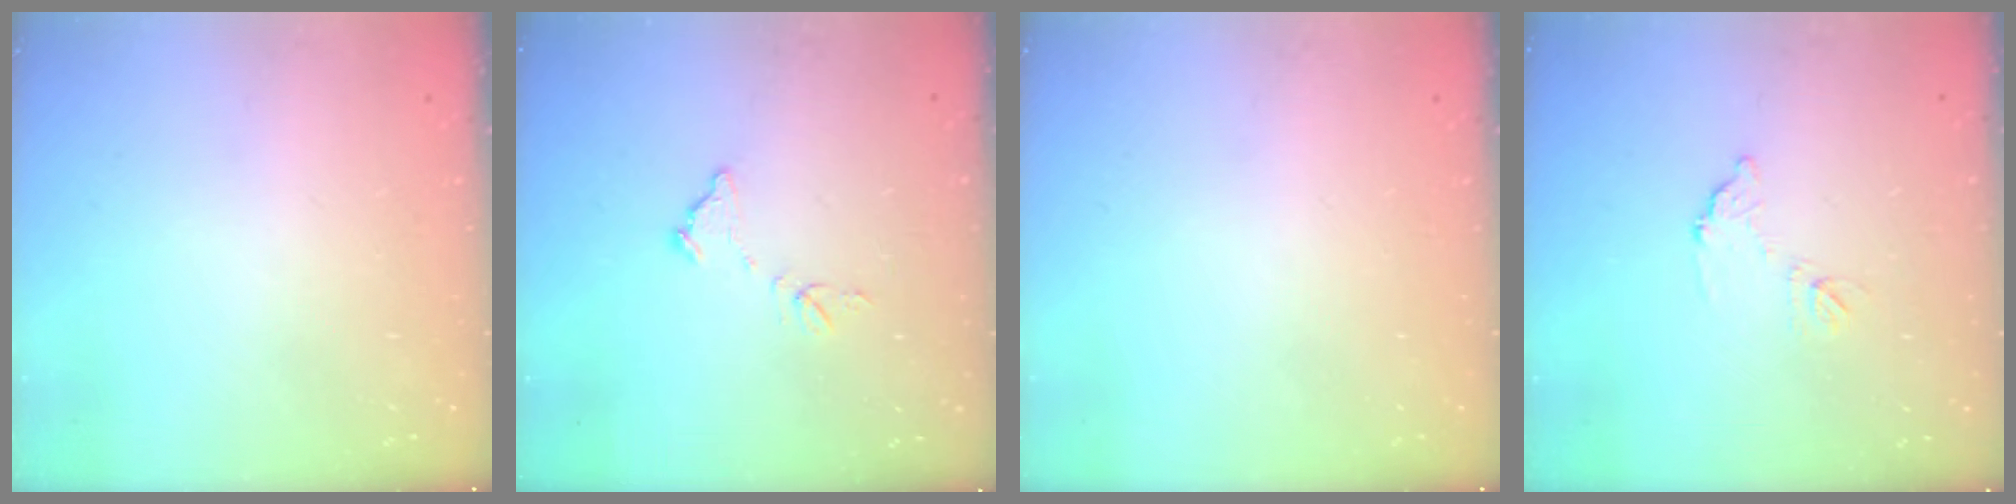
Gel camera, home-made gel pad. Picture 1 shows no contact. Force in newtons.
{"total": 9.2, "press": 9.2, "slide": 0.6}
{"total": 0.0}
{"total": 7.1, "press": 7.1, "slide": 0.4}